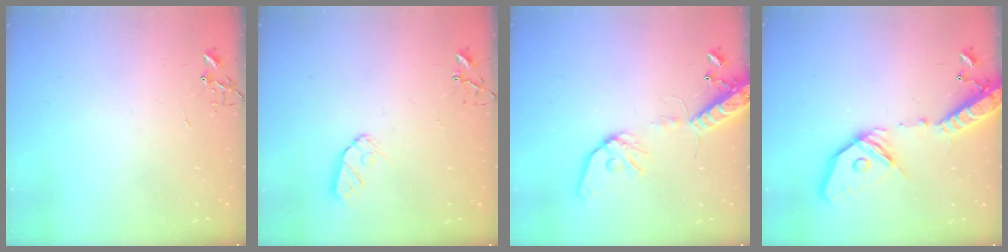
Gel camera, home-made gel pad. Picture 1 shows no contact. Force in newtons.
{"total": 7.6, "press": 7.6, "slide": 0.5}
{"total": 14.1, "press": 13.8, "slide": 3.0}
{"total": 21.3, "press": 20.9, "slide": 4.1}